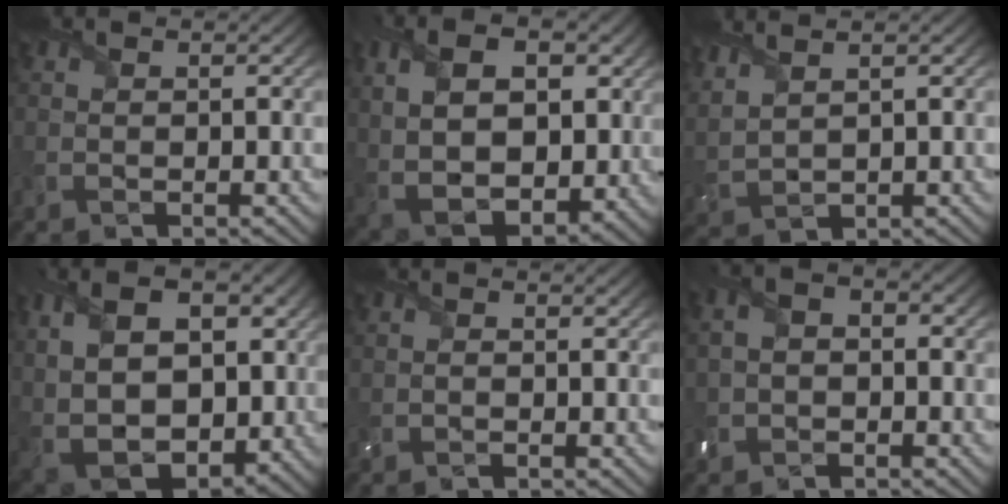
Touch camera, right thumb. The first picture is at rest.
{"total": 12.9, "force": [2.0, 8.2, 9.8], "torque": [-0.191, -0.003, 0.035]}
{"total": 4.7, "force": [3.5, 1.6, 2.8], "torque": [-0.093, 0.010, 0.079]}
{"total": 14.2, "force": [1.9, 9.1, 10.8], "torque": [-0.206, 0.000, 0.032]}
{"total": 1.2, "force": [-0.9, 0.5, 0.6], "torque": [-0.008, -0.001, -0.016]}
{"total": 3.9, "force": [-1.0, 2.7, 2.6], "torque": [-0.058, 0.006, -0.014]}